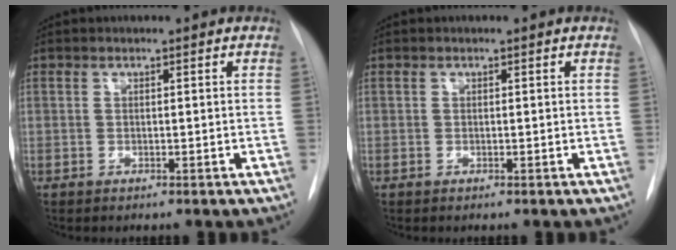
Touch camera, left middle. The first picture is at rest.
{"total": 0.0}